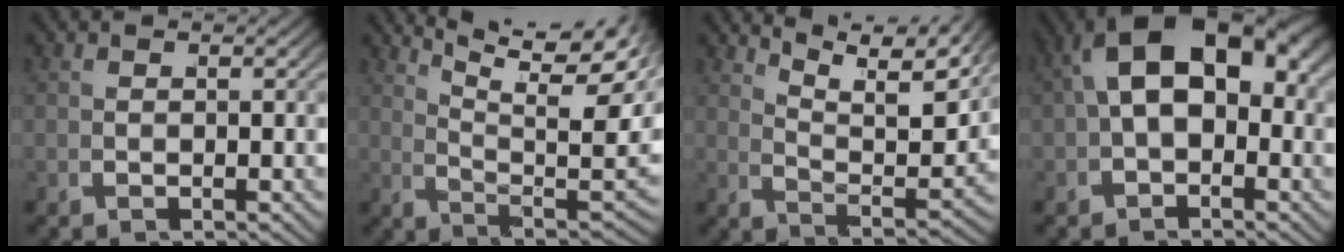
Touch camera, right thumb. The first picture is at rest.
{"total": 12.8, "force": [5.2, 6.2, 10.0], "torque": [-0.142, -0.004, 0.086]}
{"total": 10.3, "force": [6.6, 3.6, 7.0], "torque": [-0.103, 0.013, 0.099]}
{"total": 9.5, "force": [1.2, 6.1, 7.2], "torque": [-0.125, 0.002, 0.019]}